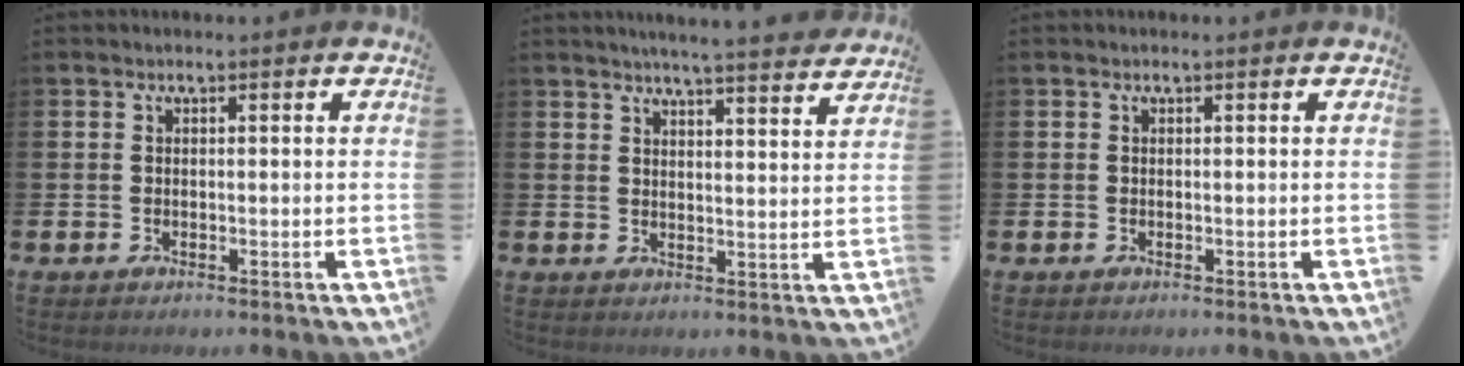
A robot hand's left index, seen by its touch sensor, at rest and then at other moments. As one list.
[{"total": 5.2, "force": [5.0, -0.7, 1.0], "torque": [-0.021, -0.033, 0.085]}, {"total": 0.0}]